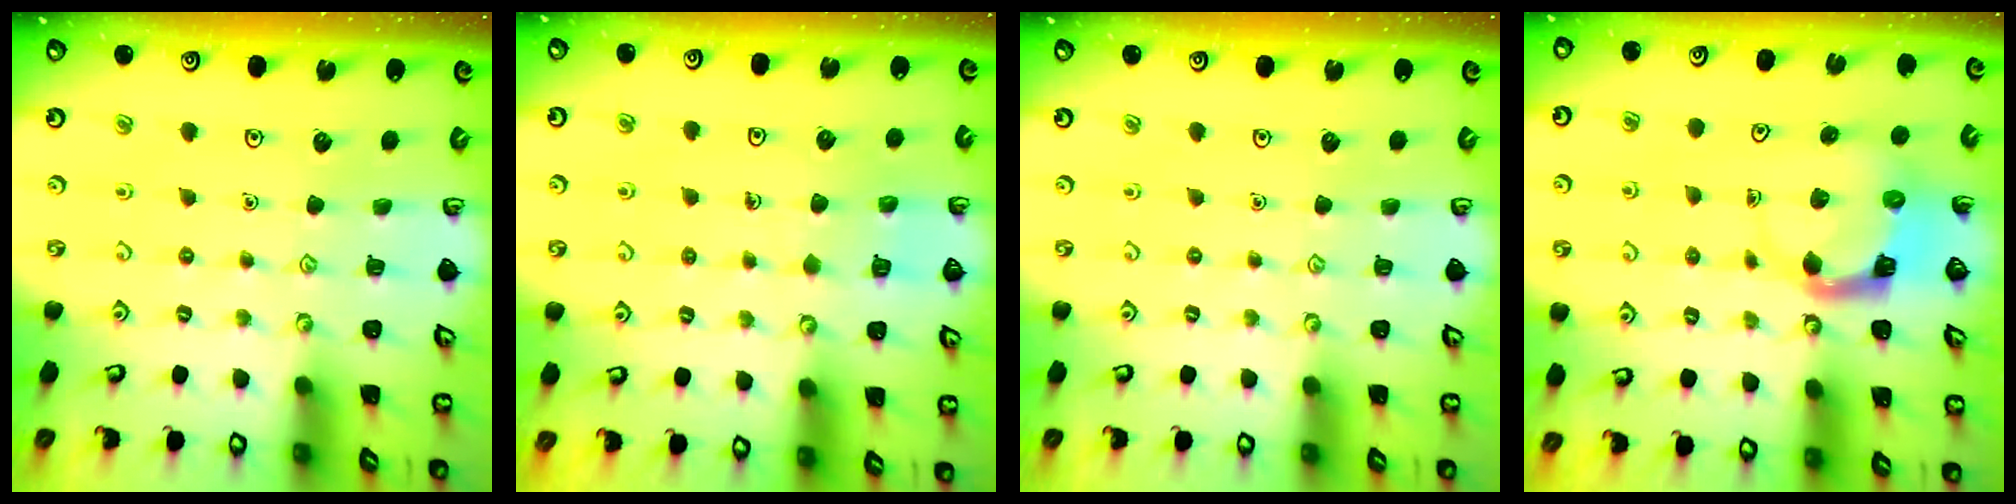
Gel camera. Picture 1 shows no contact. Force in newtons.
{"total": 3.9, "press": 3.9, "slide": 0.3}
{"total": 0.0}
{"total": 3.7, "press": 3.6, "slide": 0.7}